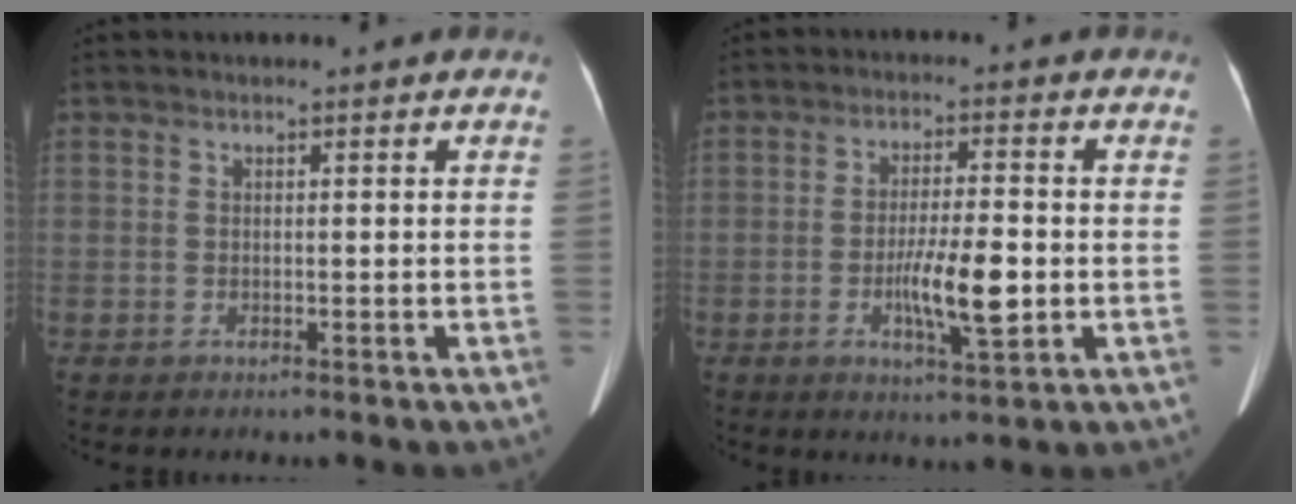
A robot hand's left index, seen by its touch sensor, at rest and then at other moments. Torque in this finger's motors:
{"motor_torque": [0.20, 0.03, 0.32, 0.05]}